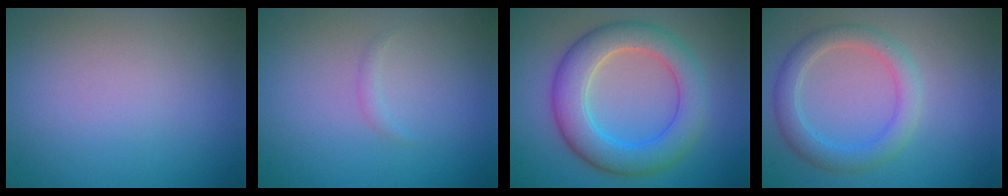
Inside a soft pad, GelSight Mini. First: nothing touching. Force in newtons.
{"total": 0.6, "press": 0.6, "slide": 0.0}
{"total": 6.5, "press": 6.5, "slide": 0.3}
{"total": 3.4, "press": 3.4, "slide": 0.1}